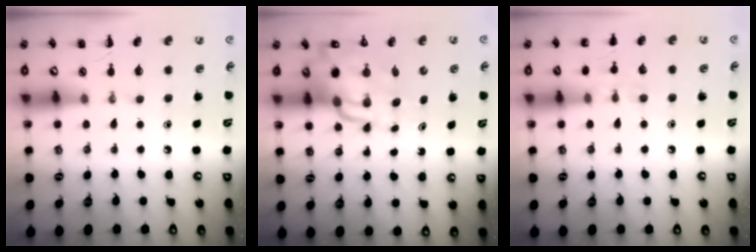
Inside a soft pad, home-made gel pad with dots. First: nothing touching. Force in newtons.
{"total": 16.1, "press": 15.4, "slide": 4.6}
{"total": 6.7, "press": 6.4, "slide": 2.0}